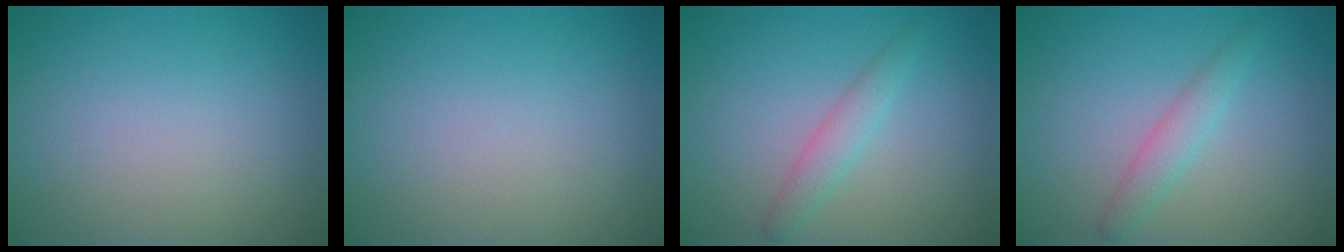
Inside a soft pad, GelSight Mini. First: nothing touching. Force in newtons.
{"total": 0.0}
{"total": 1.9, "press": 1.9, "slide": 0.2}
{"total": 1.9, "press": 1.9, "slide": 0.2}